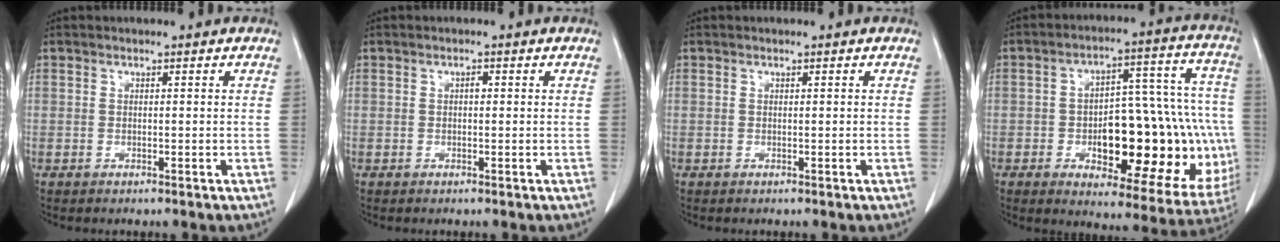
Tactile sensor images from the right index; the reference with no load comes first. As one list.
[{"total": 0.7, "force": [0.1, 0.4, 0.6], "torque": [-0.010, 0.003, 0.001]}, {"total": 0.0}, {"total": 24.1, "force": [-4.5, 9.0, 21.9], "torque": [-0.222, 0.042, -0.035]}]